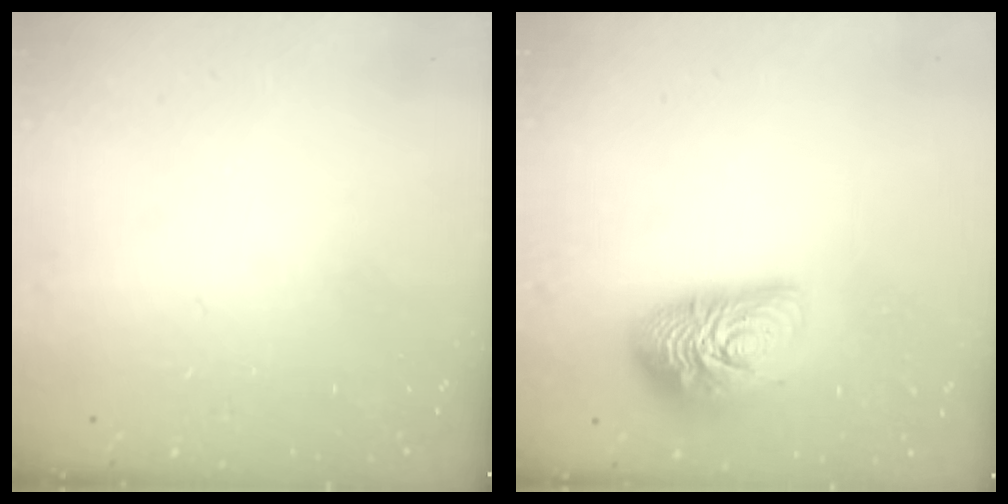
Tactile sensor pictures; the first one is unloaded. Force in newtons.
{"total": 15.0, "press": 15.0, "slide": 0.8}